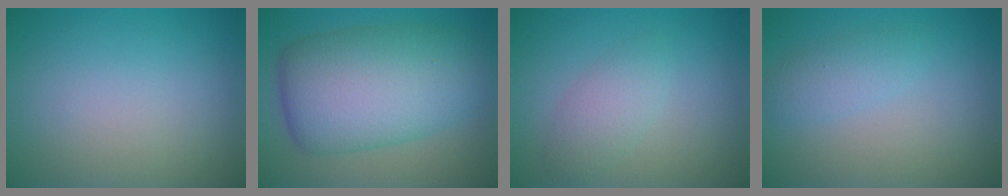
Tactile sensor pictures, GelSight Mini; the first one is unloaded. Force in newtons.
{"total": 10.8, "press": 10.8, "slide": 0.1}
{"total": 2.3, "press": 2.3, "slide": 0.1}
{"total": 2.0, "press": 2.0, "slide": 0.1}